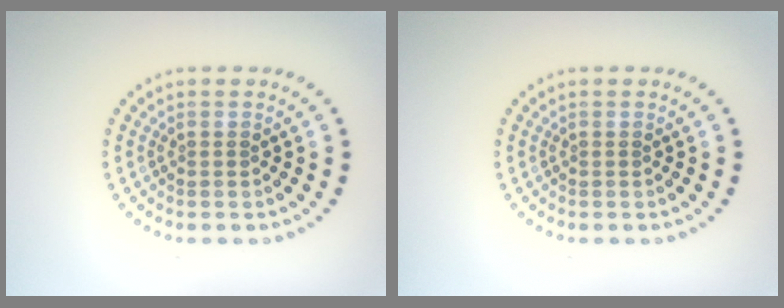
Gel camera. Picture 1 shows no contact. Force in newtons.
{"total": 0.0}